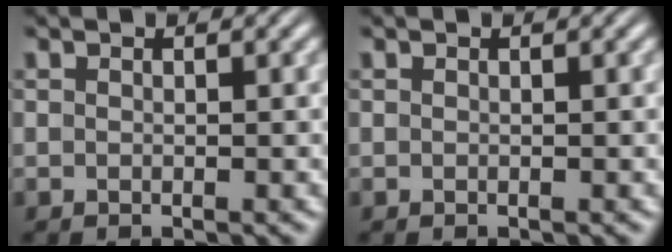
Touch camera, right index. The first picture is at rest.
{"total": 0.0}